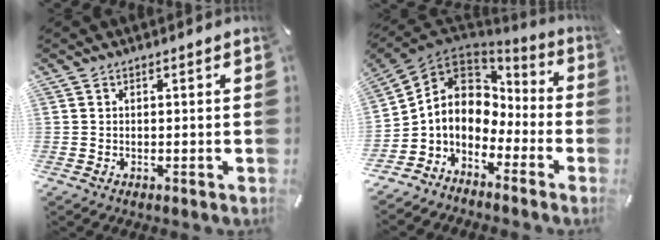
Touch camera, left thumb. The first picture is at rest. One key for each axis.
{"total": 8.1, "fx": -0.9, "fy": 7.4, "fz": 3.3, "tx": -0.097, "ty": -0.005, "tz": -0.019}